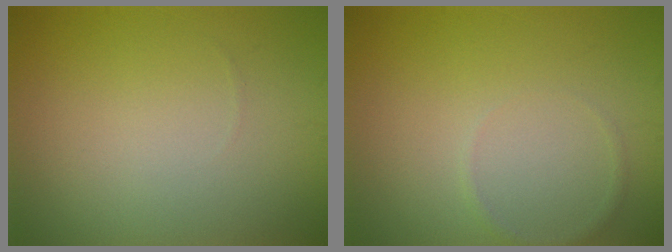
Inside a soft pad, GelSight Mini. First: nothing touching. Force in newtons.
{"total": 0.7, "press": 0.7, "slide": 0.0}